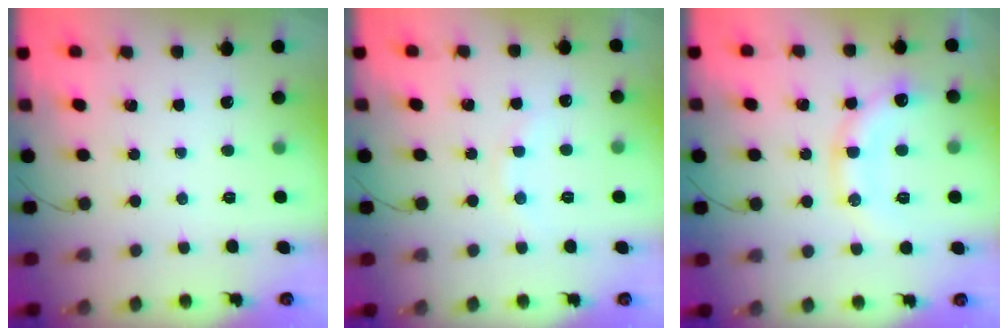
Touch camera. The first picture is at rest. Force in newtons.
{"total": 6.6, "press": 6.5, "slide": 1.2}
{"total": 13.4, "press": 13.4, "slide": 1.4}